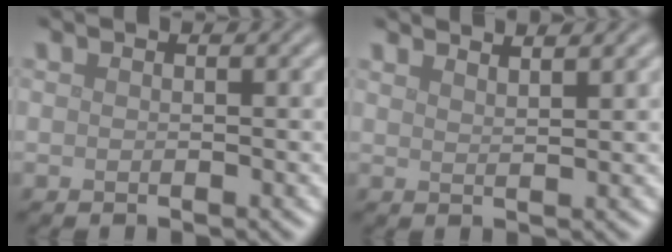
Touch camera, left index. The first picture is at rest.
{"total": 3.4, "force": [2.8, 1.0, 1.6], "torque": [0.008, 0.015, 0.013]}